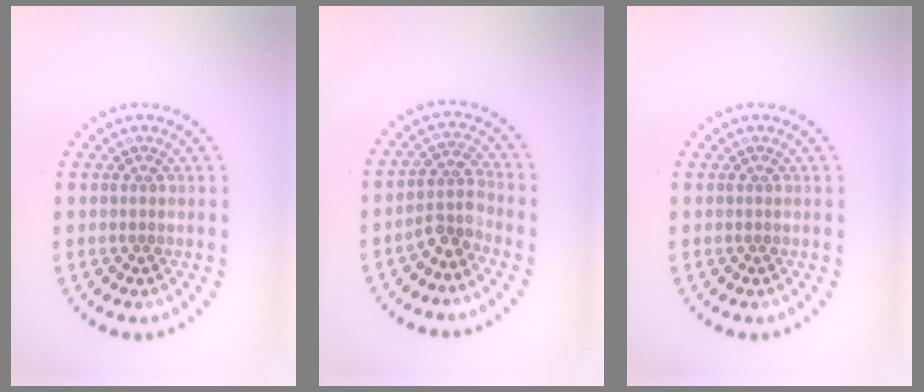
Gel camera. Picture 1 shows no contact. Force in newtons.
{"total": 2.7, "press": 2.0, "slide": 1.8}
{"total": 0.0}